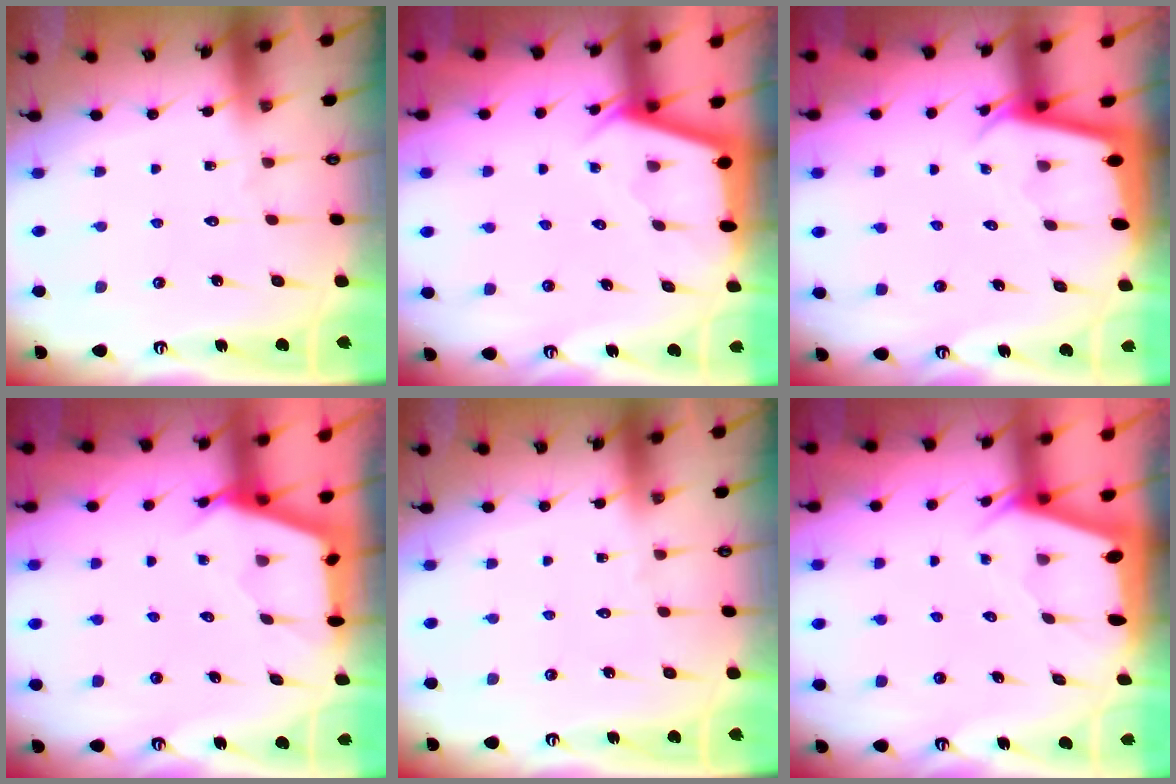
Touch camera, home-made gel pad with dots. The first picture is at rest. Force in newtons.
{"total": 2.8, "press": 2.8, "slide": 0.1}
{"total": 2.1, "press": 2.1, "slide": 0.1}
{"total": 2.7, "press": 2.7, "slide": 0.4}
{"total": 0.0}
{"total": 2.0, "press": 2.0, "slide": 0.3}